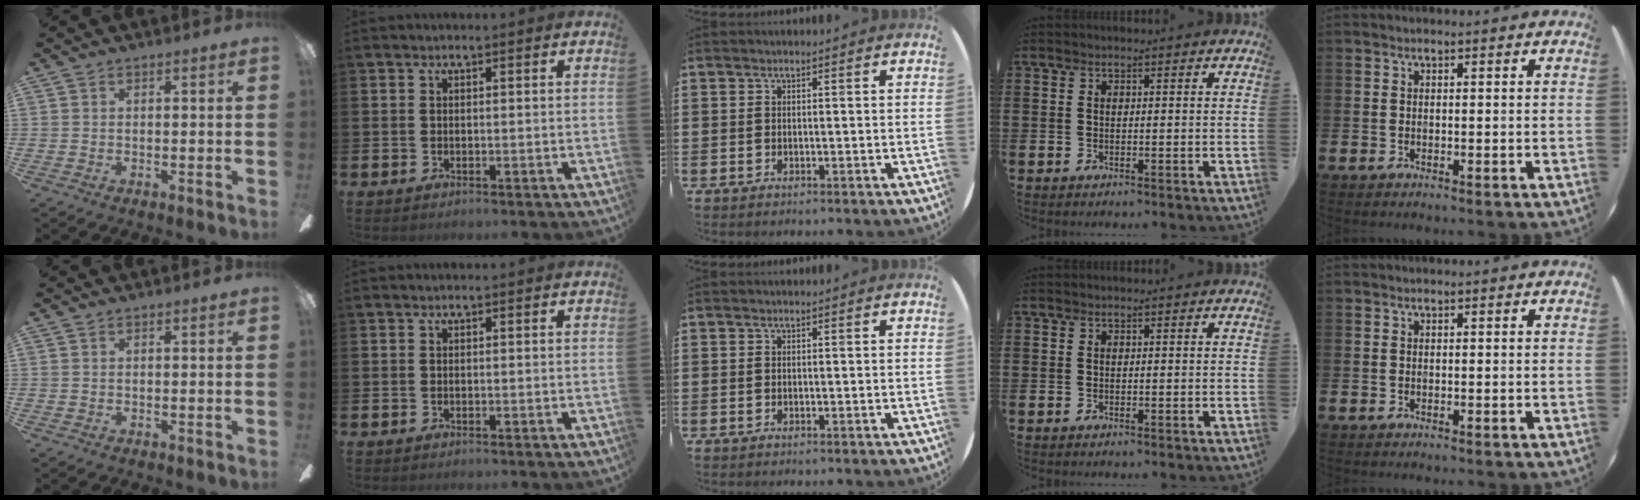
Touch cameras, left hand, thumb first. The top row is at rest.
{}